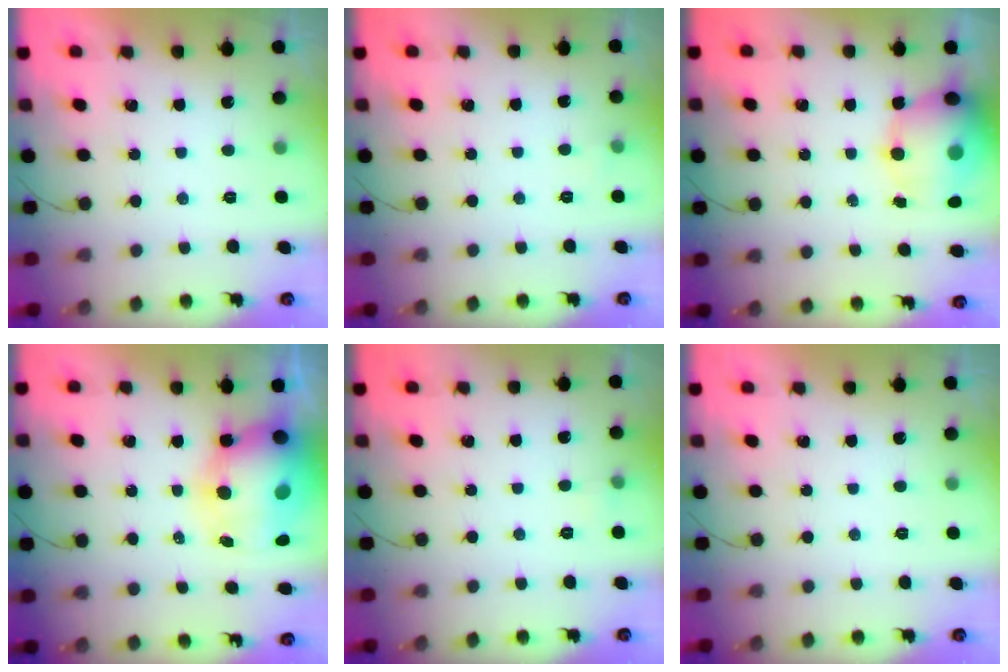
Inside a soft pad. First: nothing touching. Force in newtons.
{"total": 2.5, "press": 2.4, "slide": 1.0}
{"total": 16.3, "press": 15.9, "slide": 3.8}
{"total": 12.8, "press": 12.5, "slide": 3.1}
{"total": 2.5, "press": 2.3, "slide": 1.1}
{"total": 0.0}